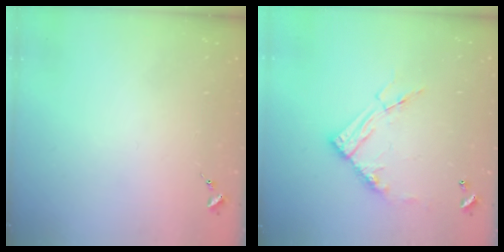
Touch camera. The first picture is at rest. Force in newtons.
{"total": 13.1, "press": 13.0, "slide": 1.2}